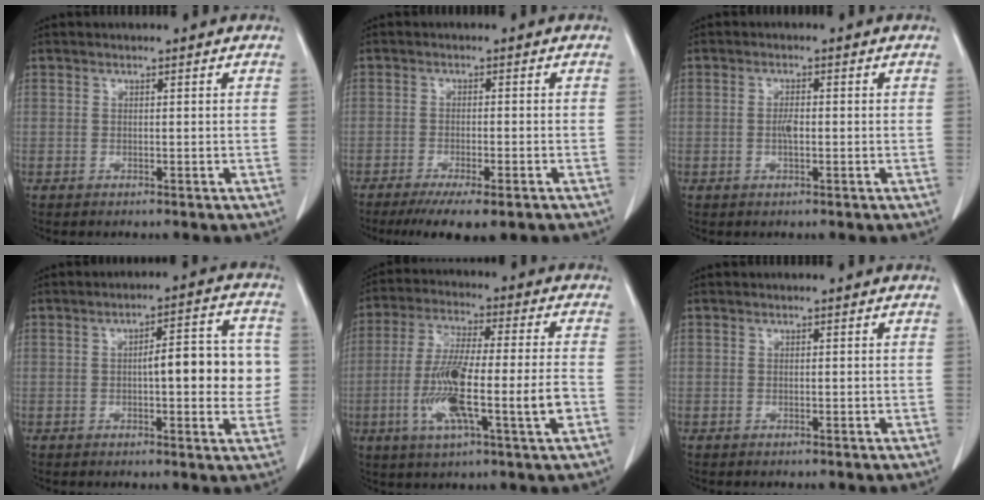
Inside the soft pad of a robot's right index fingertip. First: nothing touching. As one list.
[{"total": 8.4, "force": [-6.1, 1.5, 5.6], "torque": [-0.077, -0.017, -0.089]}, {"total": 1.9, "force": [-0.3, 0.6, 1.8], "torque": [-0.037, 0.002, -0.005]}, {"total": 9.8, "force": [-0.1, 2.8, 9.4], "torque": [-0.119, 0.025, 0.000]}, {"total": 14.5, "force": [-3.7, 1.0, 13.9], "torque": [-0.266, -0.005, -0.068]}, {"total": 0.0}]